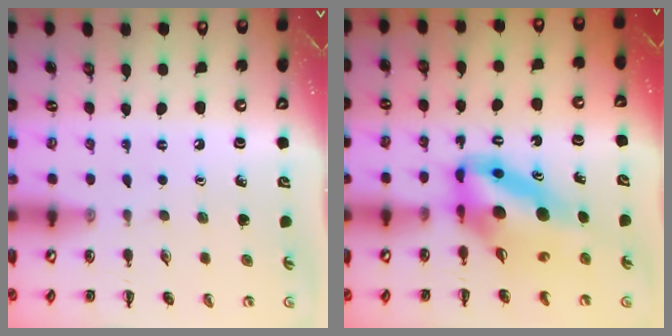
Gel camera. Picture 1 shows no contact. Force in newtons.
{"total": 10.2, "press": 9.7, "slide": 3.0}